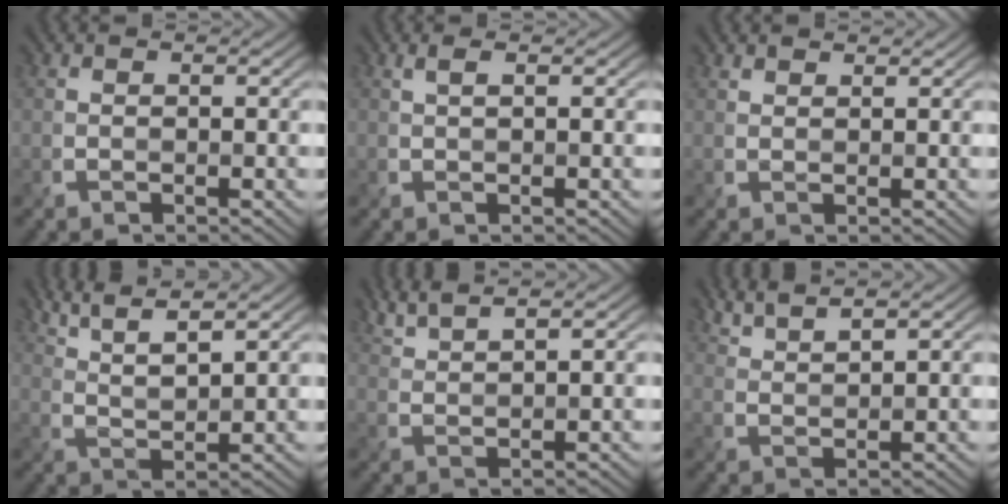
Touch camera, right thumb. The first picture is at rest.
{"total": 1.0, "force": [0.4, 0.1, 0.9], "torque": [-0.025, 0.003, 0.009]}
{"total": 1.4, "force": [1.3, 0.4, 0.3], "torque": [-0.014, 0.003, 0.030]}
{"total": 6.6, "force": [4.9, 1.1, 4.2], "torque": [-0.080, 0.006, 0.094]}
{"total": 3.6, "force": [3.0, 0.3, 2.0], "torque": [-0.038, 0.011, 0.062]}
{"total": 3.7, "force": [3.1, 0.4, 2.0], "torque": [-0.034, 0.003, 0.063]}